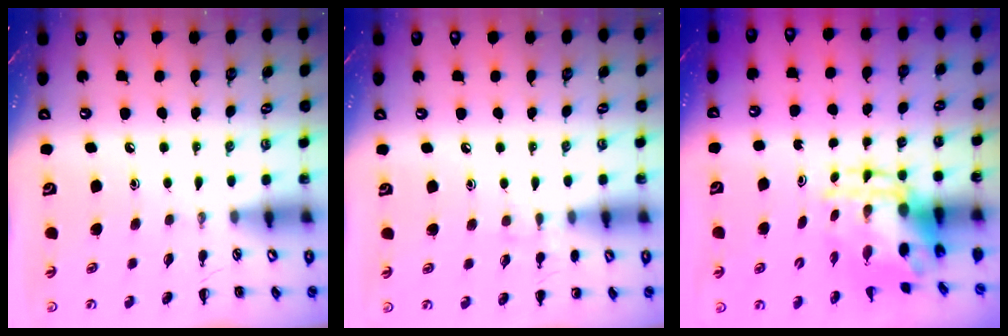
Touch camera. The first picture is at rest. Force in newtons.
{"total": 5.1, "press": 4.8, "slide": 1.6}
{"total": 6.0, "press": 5.8, "slide": 1.3}